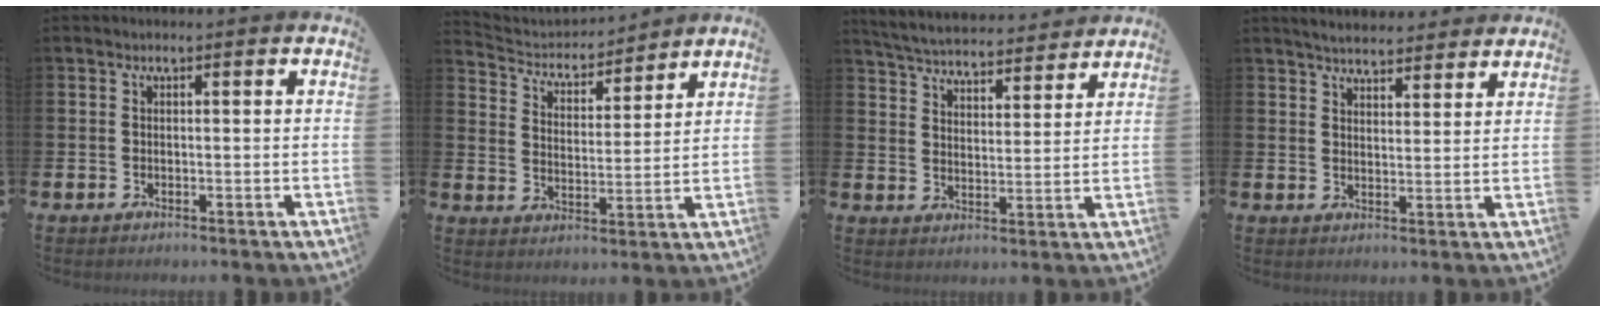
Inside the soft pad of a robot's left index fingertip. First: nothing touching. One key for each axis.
{"total": 4.4, "fx": 4.2, "fy": 1.4, "fz": 0.2, "tx": -0.032, "ty": -0.033, "tz": 0.069}
{"total": 5.3, "fx": 5.2, "fy": 0.8, "fz": 0.5, "tx": -0.039, "ty": -0.038, "tz": 0.091}
{"total": 4.3, "fx": 4.2, "fy": 0.5, "fz": 0.2, "tx": -0.016, "ty": -0.021, "tz": 0.076}